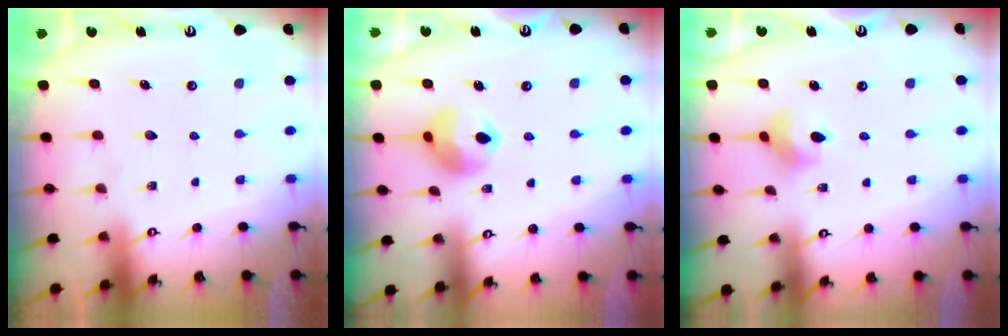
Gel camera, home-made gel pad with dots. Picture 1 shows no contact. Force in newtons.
{"total": 9.8, "press": 9.7, "slide": 1.1}
{"total": 4.2, "press": 4.1, "slide": 0.6}